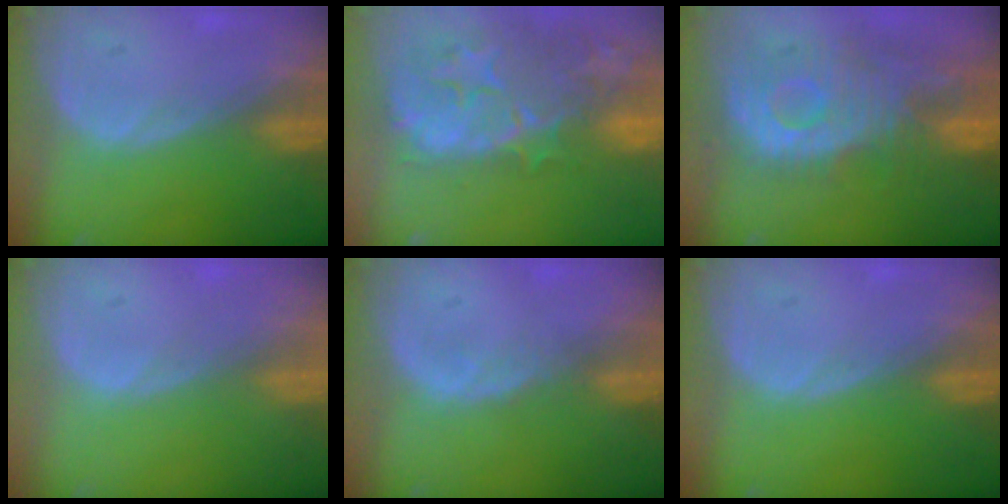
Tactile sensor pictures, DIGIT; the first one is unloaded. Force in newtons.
{"total": 14.6, "press": 11.8, "slide": 8.6}
{"total": 11.6, "press": 10.5, "slide": 4.9}
{"total": 0.0}
{"total": 1.1, "press": 1.1, "slide": 0.2}
{"total": 0.0}